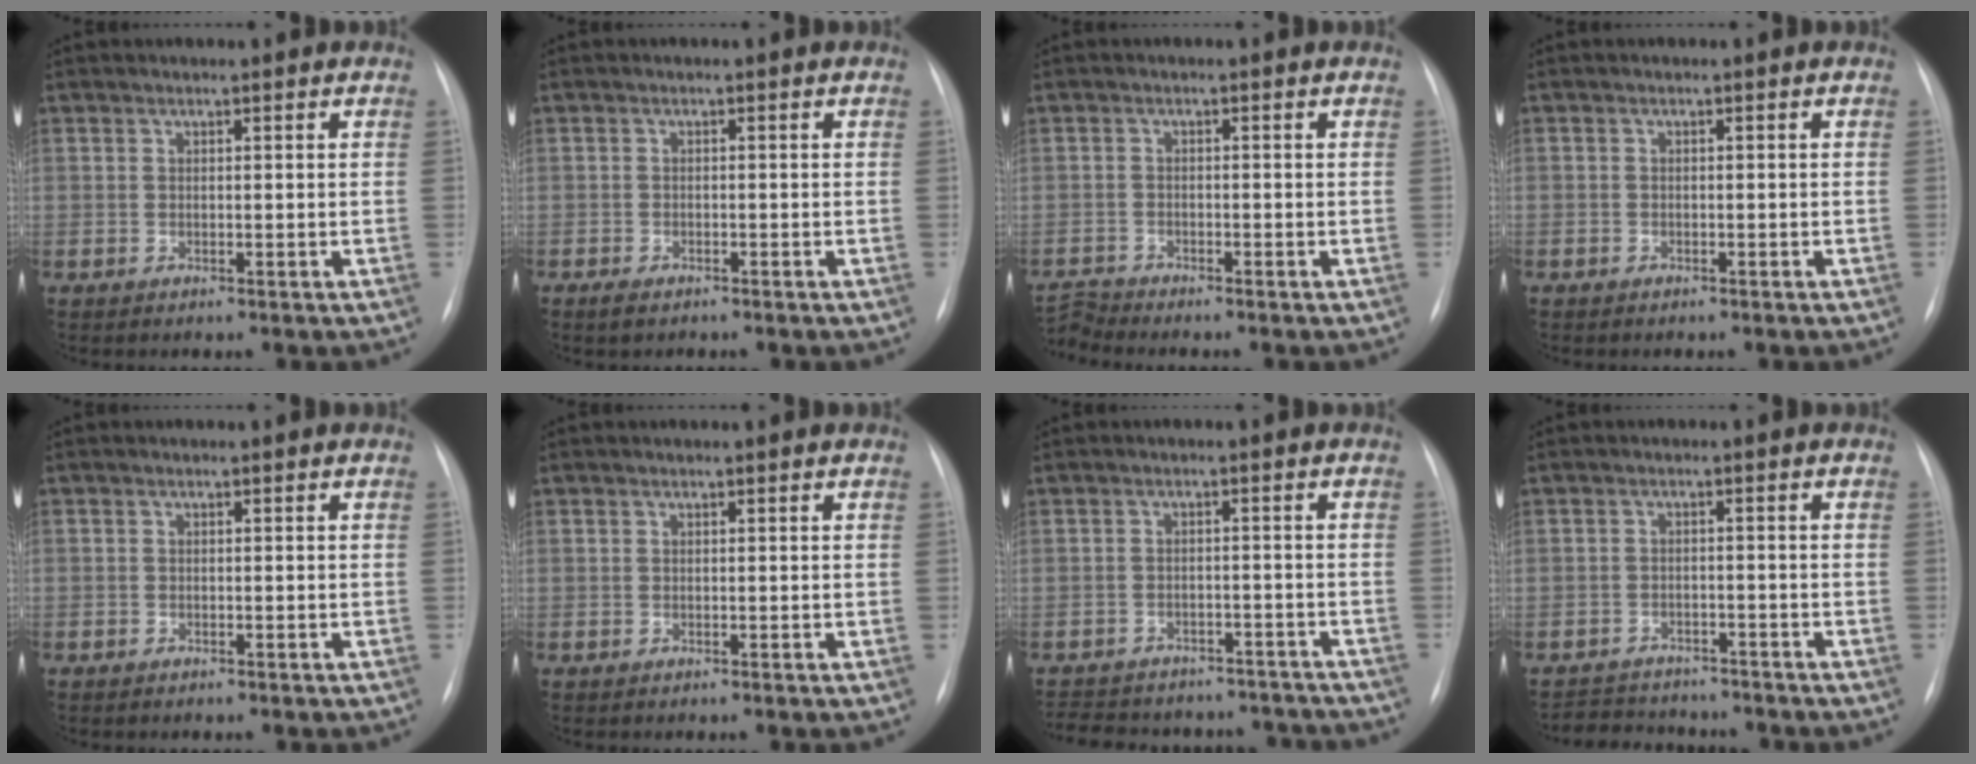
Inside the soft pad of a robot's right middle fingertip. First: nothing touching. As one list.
[{"total": 1.6, "force": [-1.2, 0.8, 0.7], "torque": [-0.021, -0.001, -0.017]}, {"total": 3.2, "force": [-3.0, -1.0, -0.7], "torque": [0.006, -0.018, -0.055]}, {"total": 0.7, "force": [-0.5, 0.5, 0.0], "torque": [-0.001, 0.003, -0.008]}, {"total": 0.8, "force": [-0.6, 0.6, 0.0], "torque": [-0.007, 0.003, -0.011]}, {"total": 0.0}, {"total": 19.3, "force": [-17.1, 7.1, 5.5], "torque": [-0.144, 0.005, -0.209]}, {"total": 7.8, "force": [-7.3, 2.6, 1.3], "torque": [-0.021, 0.006, -0.099]}]